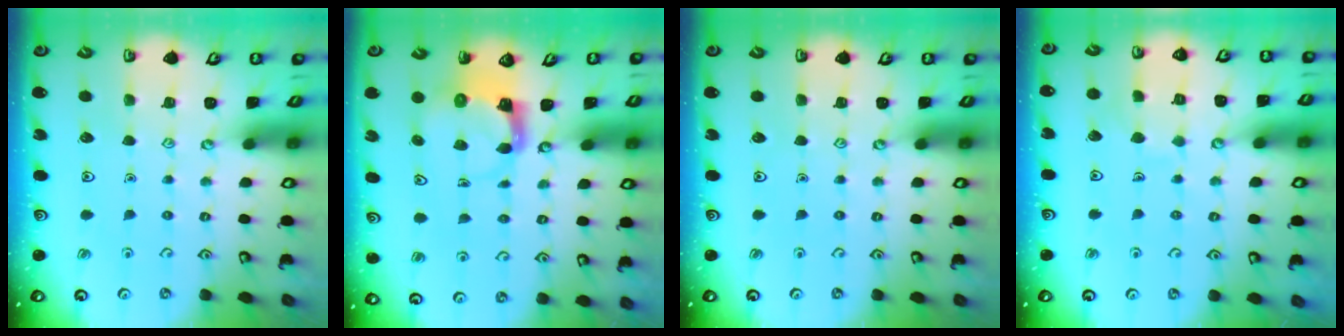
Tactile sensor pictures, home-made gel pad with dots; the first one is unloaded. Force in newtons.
{"total": 3.9, "press": 3.9, "slide": 0.6}
{"total": 0.0}
{"total": 6.1, "press": 6.1, "slide": 0.2}